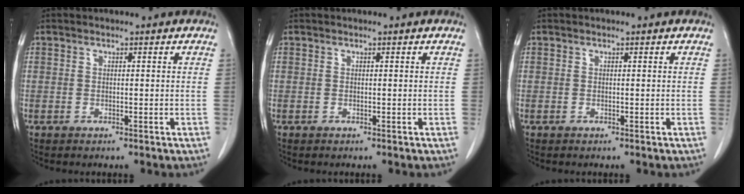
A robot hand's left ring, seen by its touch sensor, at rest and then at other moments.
{"total": 0.0}
{"total": 0.0}